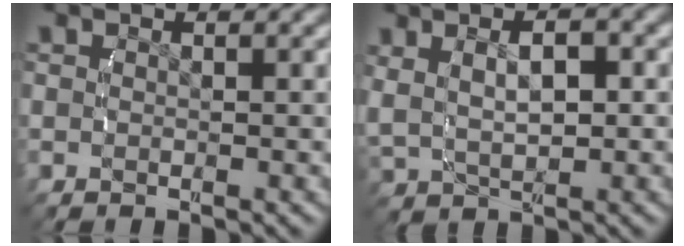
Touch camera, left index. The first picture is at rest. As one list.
[{"total": 5.1, "force": [1.2, 3.2, 3.8], "torque": [-0.068, 0.003, 0.030]}]